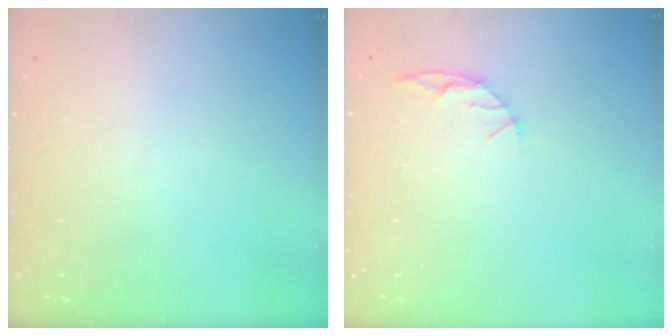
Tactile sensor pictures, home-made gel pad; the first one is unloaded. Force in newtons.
{"total": 5.0, "press": 5.0, "slide": 0.4}